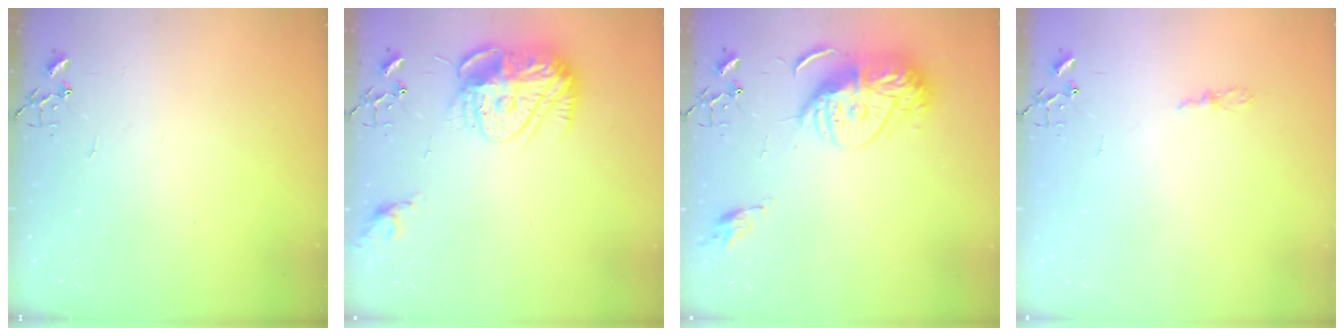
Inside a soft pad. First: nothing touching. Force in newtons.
{"total": 15.7, "press": 15.7, "slide": 1.0}
{"total": 15.5, "press": 15.4, "slide": 1.4}
{"total": 4.4, "press": 4.3, "slide": 0.5}